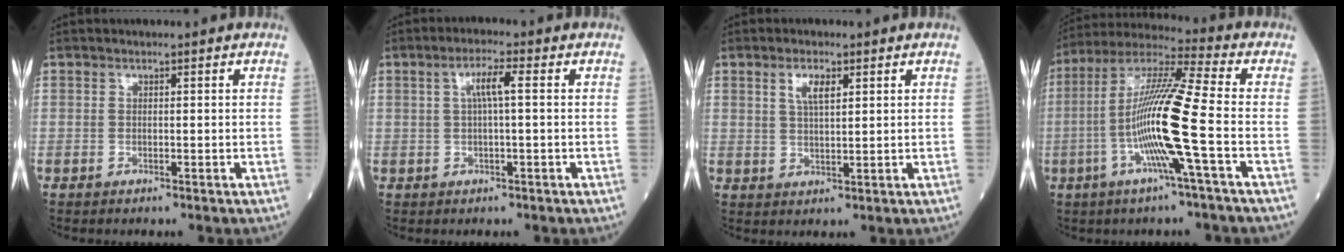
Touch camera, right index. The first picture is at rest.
{"total": 3.7, "force": [0.7, 0.2, 3.6], "torque": [-0.069, 0.009, 0.014]}
{"total": 3.7, "force": [1.7, 1.1, 3.1], "torque": [-0.060, 0.003, 0.033]}
{"total": 14.5, "force": [-3.5, -1.2, 14.1], "torque": [-0.276, 0.000, -0.078]}